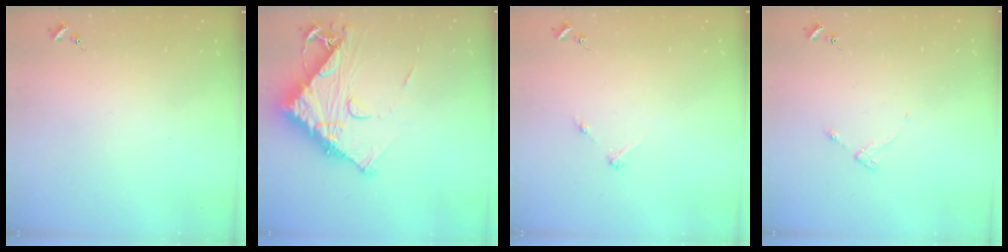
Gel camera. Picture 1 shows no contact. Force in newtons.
{"total": 15.0, "press": 14.9, "slide": 1.4}
{"total": 2.8, "press": 2.8, "slide": 0.3}
{"total": 4.7, "press": 4.6, "slide": 0.6}